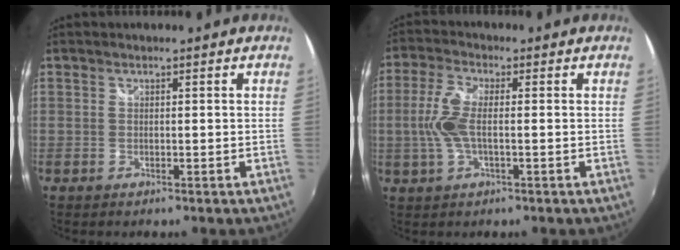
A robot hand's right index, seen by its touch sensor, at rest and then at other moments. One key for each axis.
{"total": 7.5, "fx": -0.5, "fy": 2.6, "fz": 7.0, "tx": -0.151, "ty": 0.003, "tz": -0.010}